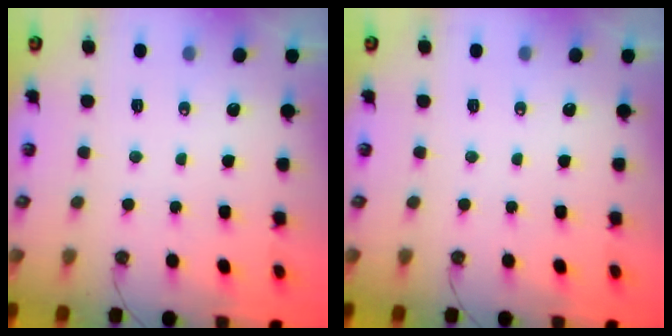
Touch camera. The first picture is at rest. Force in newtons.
{"total": 0.0}